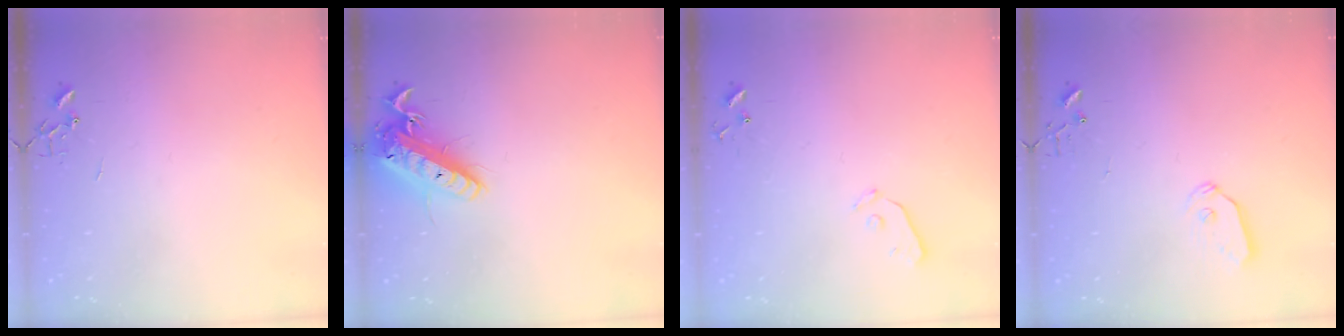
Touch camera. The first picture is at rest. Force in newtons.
{"total": 16.1, "press": 15.8, "slide": 3.2}
{"total": 4.0, "press": 4.0, "slide": 0.5}
{"total": 6.3, "press": 6.3, "slide": 0.1}